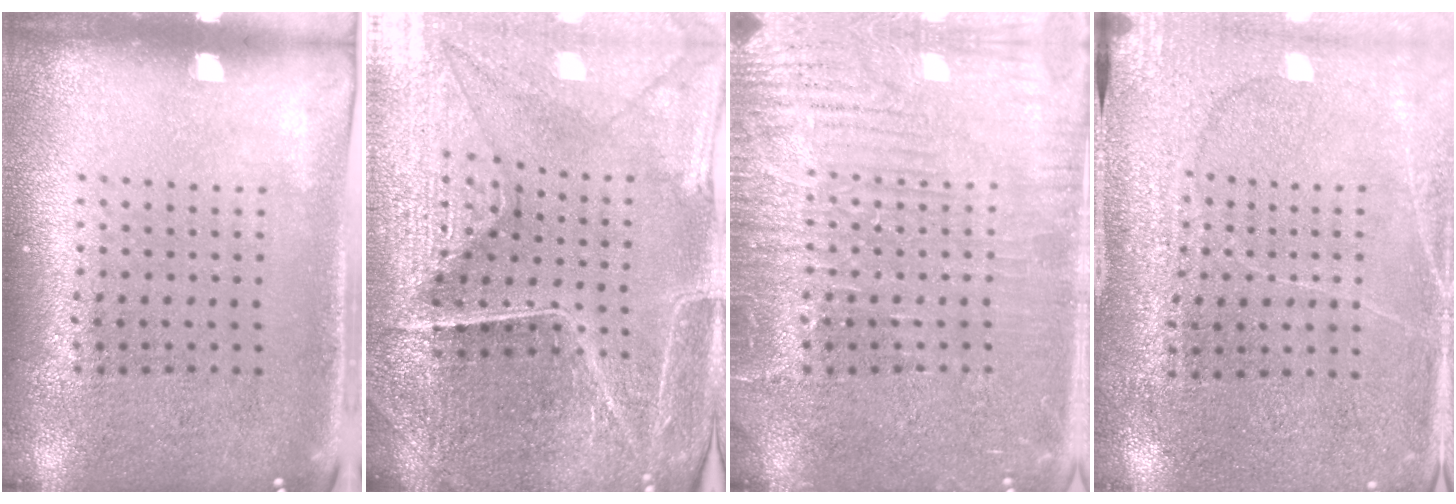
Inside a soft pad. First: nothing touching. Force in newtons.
{"total": 4.4, "press": 4.3, "slide": 0.8}
{"total": 5.4, "press": 5.3, "slide": 0.7}
{"total": 2.7, "press": 2.7, "slide": 0.4}